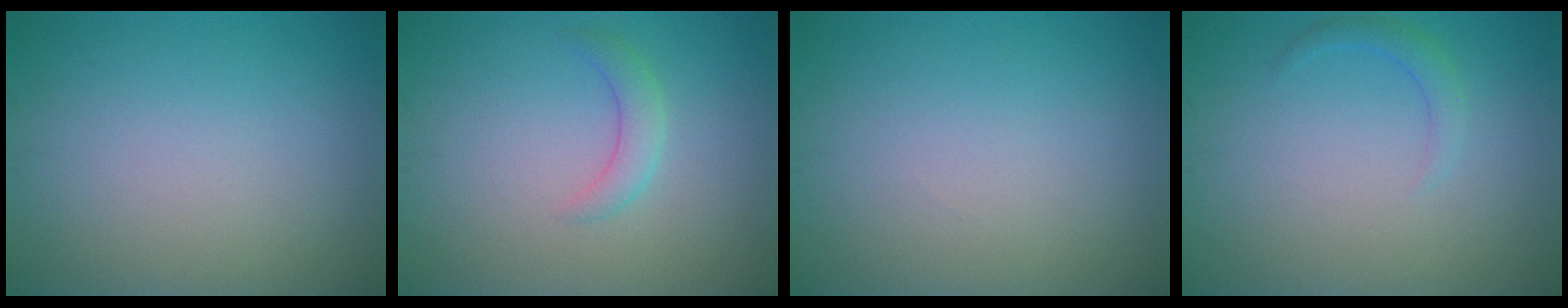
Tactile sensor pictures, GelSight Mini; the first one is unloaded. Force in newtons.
{"total": 1.8, "press": 1.8, "slide": 0.1}
{"total": 0.0}
{"total": 1.3, "press": 1.3, "slide": 0.1}